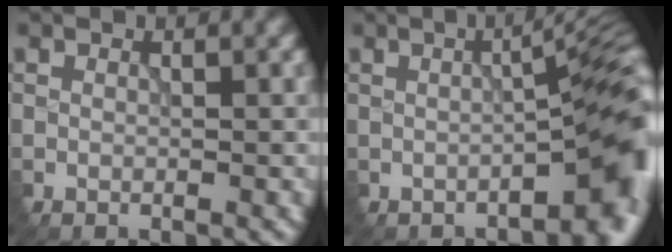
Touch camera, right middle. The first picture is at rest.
{"total": 8.0, "force": [-1.7, 2.1, 7.6], "torque": [-0.082, 0.005, -0.020]}